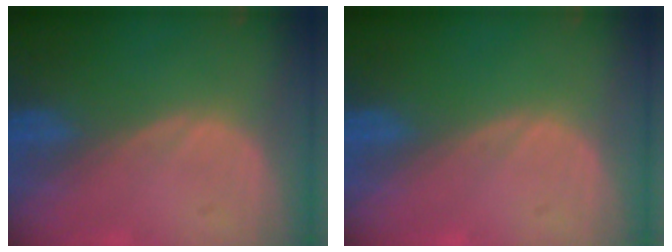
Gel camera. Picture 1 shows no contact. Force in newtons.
{"total": 0.0}